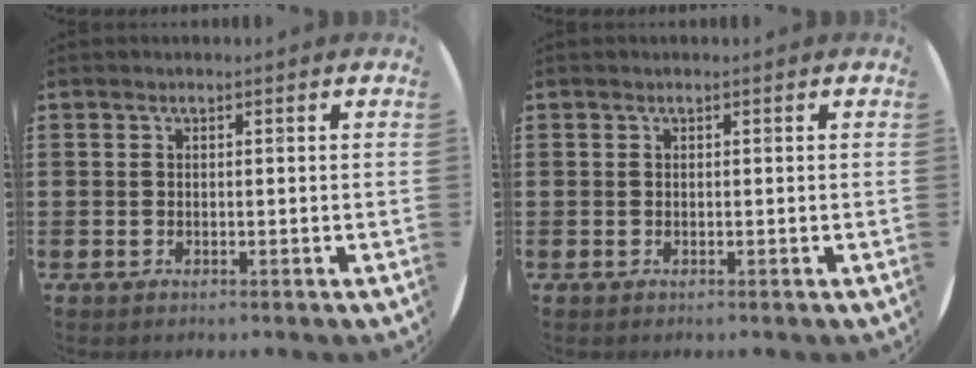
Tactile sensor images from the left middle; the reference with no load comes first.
{"total": 0.0}